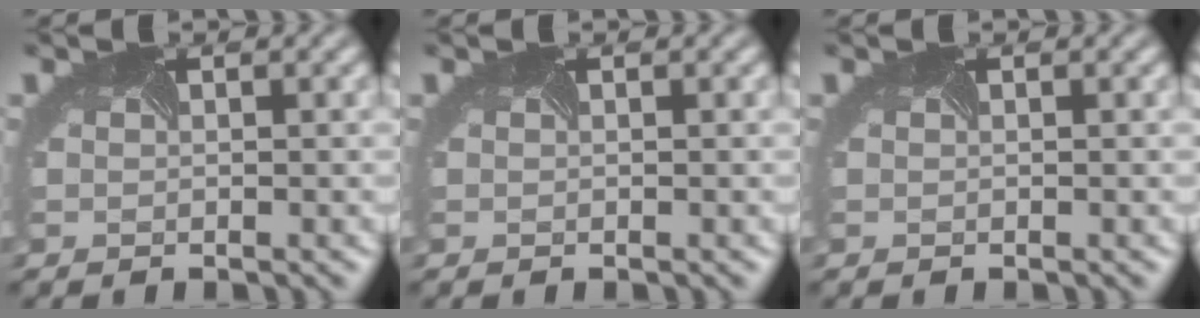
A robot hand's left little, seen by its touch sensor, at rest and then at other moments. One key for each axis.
{"total": 0.0}
{"total": 0.0}